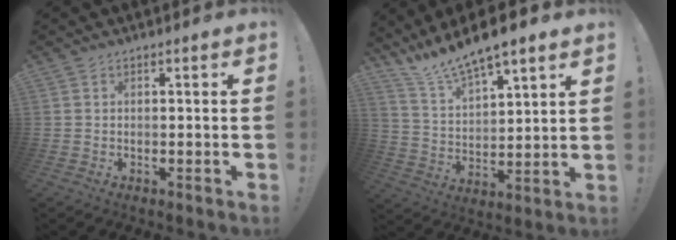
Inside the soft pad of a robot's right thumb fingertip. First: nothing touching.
{"total": 11.7, "force": [10.7, 2.3, 4.2], "torque": [-0.095, -0.089, 0.190]}